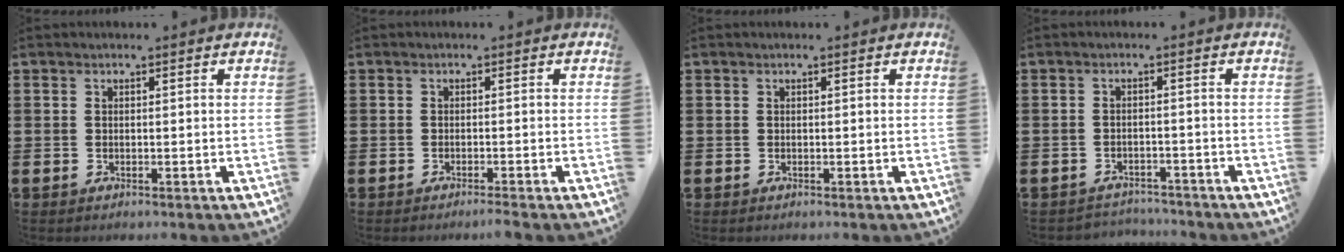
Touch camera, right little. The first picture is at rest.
{"total": 0.9, "force": [-0.8, -0.1, 0.4], "torque": [-0.005, -0.003, -0.015]}
{"total": 0.0}
{"total": 1.9, "force": [-1.9, 0.2, -0.3], "torque": [-0.003, 0.003, -0.042]}